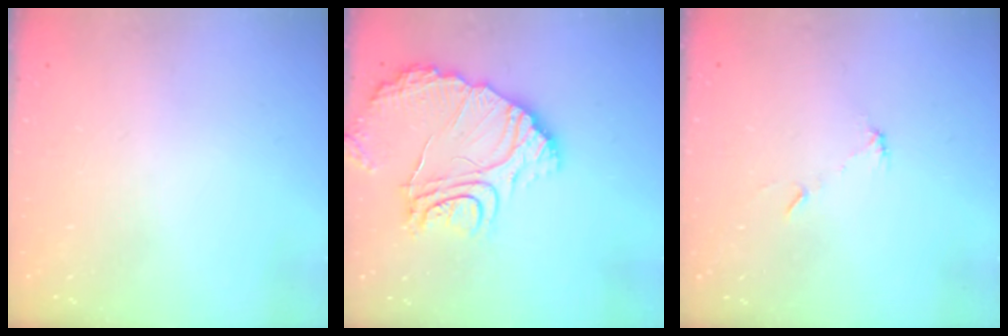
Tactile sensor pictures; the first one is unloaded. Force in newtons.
{"total": 15.4, "press": 15.3, "slide": 1.6}
{"total": 4.9, "press": 4.9, "slide": 0.3}